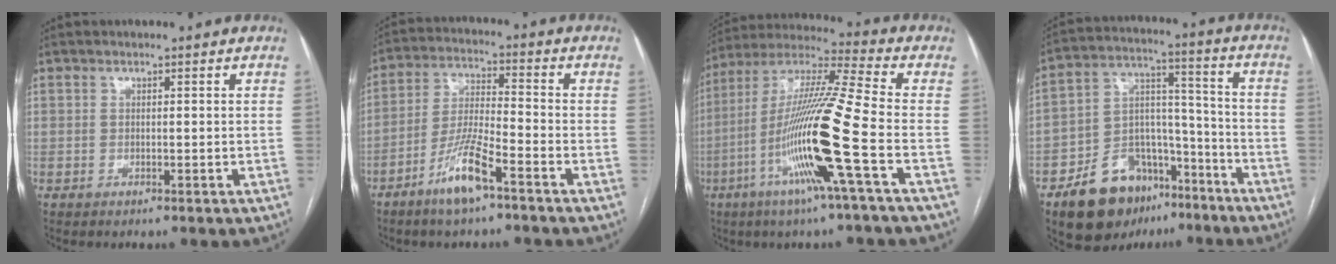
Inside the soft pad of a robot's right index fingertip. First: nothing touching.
{"total": 8.9, "force": [-5.5, 1.1, 6.9], "torque": [-0.144, -0.009, -0.108]}
{"total": 18.5, "force": [-6.2, -1.3, 17.4], "torque": [-0.349, -0.017, -0.127]}
{"total": 15.9, "force": [-10.2, 9.3, 7.7], "torque": [-0.125, 0.042, -0.164]}